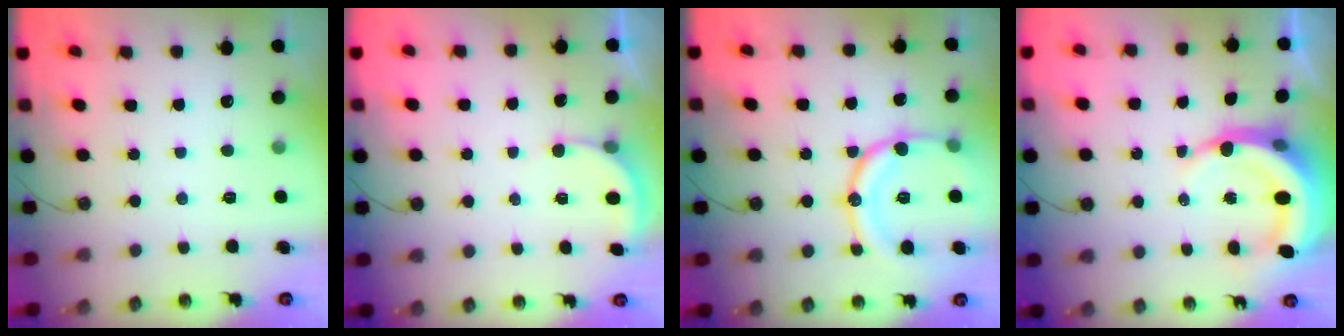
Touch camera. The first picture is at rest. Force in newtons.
{"total": 2.7, "press": 2.7, "slide": 0.5}
{"total": 17.5, "press": 17.5, "slide": 1.0}
{"total": 10.0, "press": 9.7, "slide": 2.0}